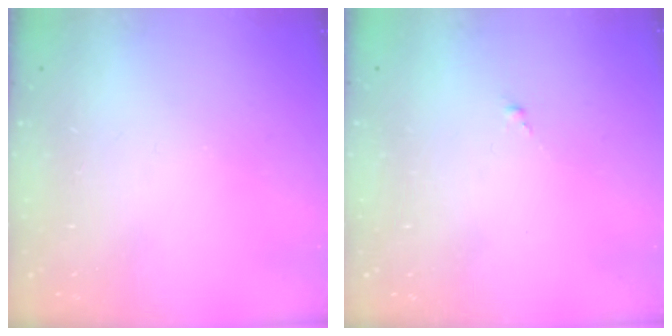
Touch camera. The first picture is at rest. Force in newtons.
{"total": 0.5, "press": 0.4, "slide": 0.4}